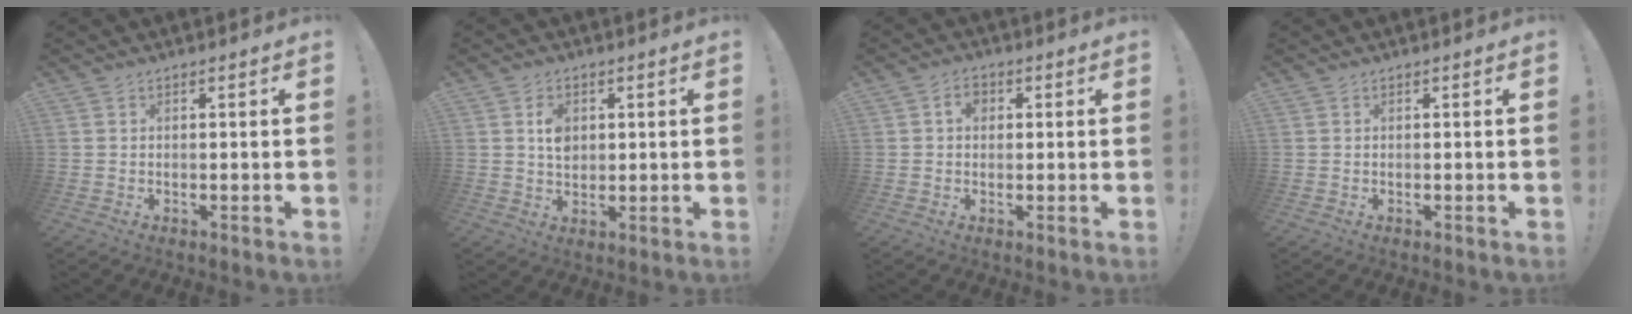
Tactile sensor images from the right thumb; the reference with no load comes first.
{"total": 5.2, "force": [1.0, 4.1, 3.0], "torque": [-0.042, 0.001, 0.015]}
{"total": 3.9, "force": [0.9, 2.9, 2.4], "torque": [-0.043, 0.007, 0.014]}
{"total": 0.0}